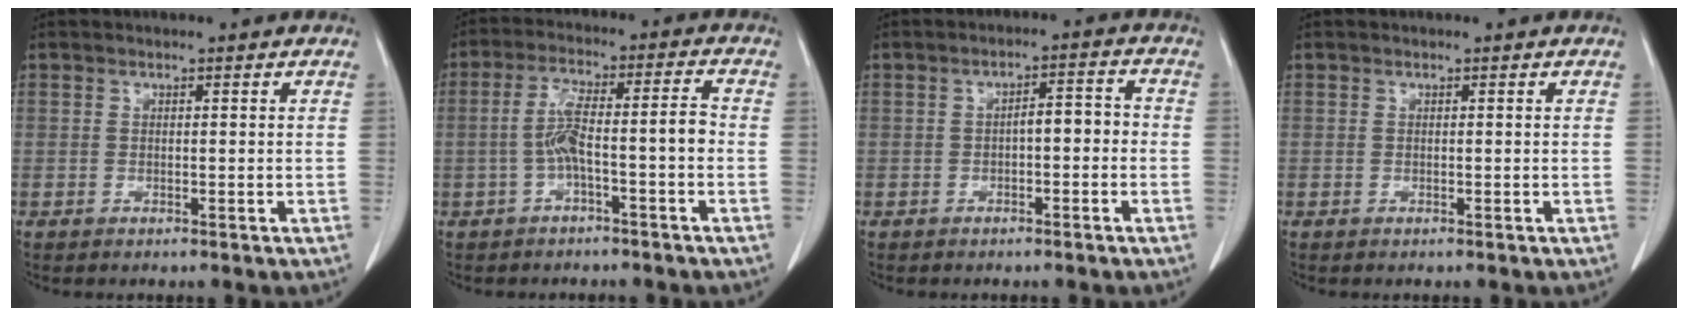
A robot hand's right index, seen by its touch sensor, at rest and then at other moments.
{"total": 7.3, "force": [-1.8, 0.9, 7.0], "torque": [-0.130, 0.032, -0.030]}
{"total": 3.8, "force": [-0.9, 1.4, 3.4], "torque": [-0.052, 0.022, -0.012]}
{"total": 0.0}